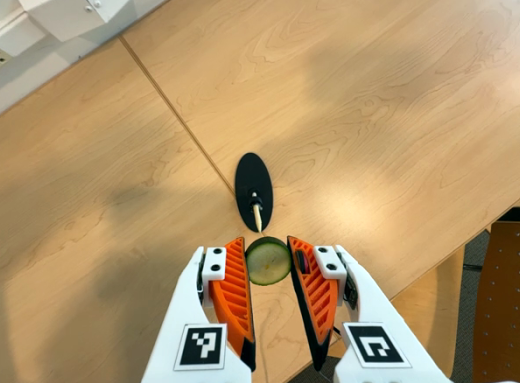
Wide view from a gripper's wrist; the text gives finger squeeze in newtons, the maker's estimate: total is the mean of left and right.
{"total": 7.6, "left": 7.6, "right": 7.6}